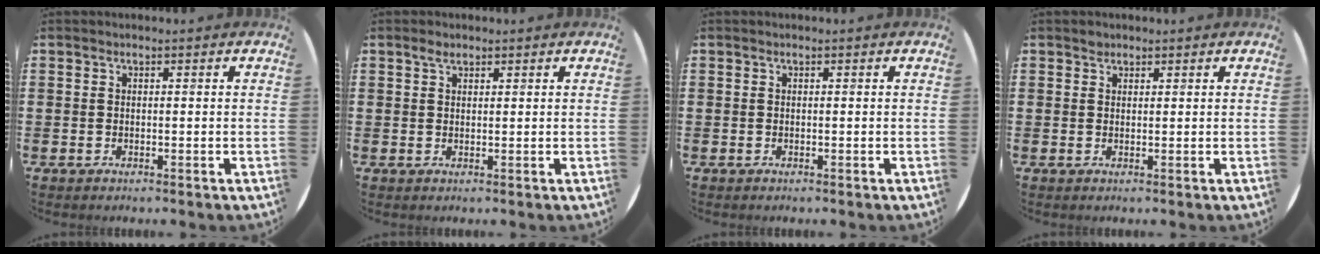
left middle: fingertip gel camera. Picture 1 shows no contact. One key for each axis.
{"total": 1.3, "fx": 1.0, "fy": 0.6, "fz": 0.6, "tx": -0.006, "ty": 0.002, "tz": 0.016}
{"total": 0.0}
{"total": 0.9, "fx": 0.8, "fy": 0.5, "fz": 0.0, "tx": 0.007, "ty": -0.001, "tz": 0.013}